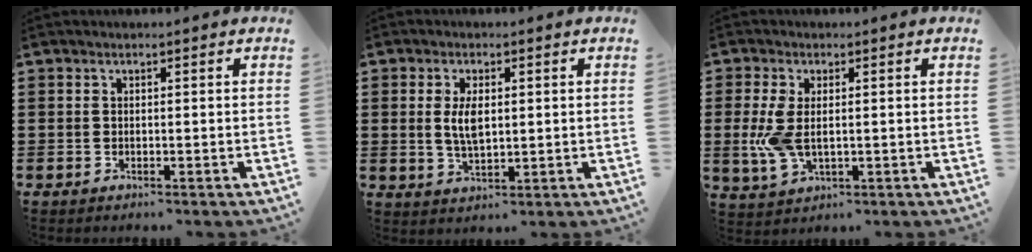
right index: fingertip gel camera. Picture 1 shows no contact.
{"total": 4.9, "force": [0.7, 2.2, 4.3], "torque": [-0.088, 0.001, 0.006]}
{"total": 6.2, "force": [0.1, 3.2, 5.3], "torque": [-0.135, -0.005, -0.005]}